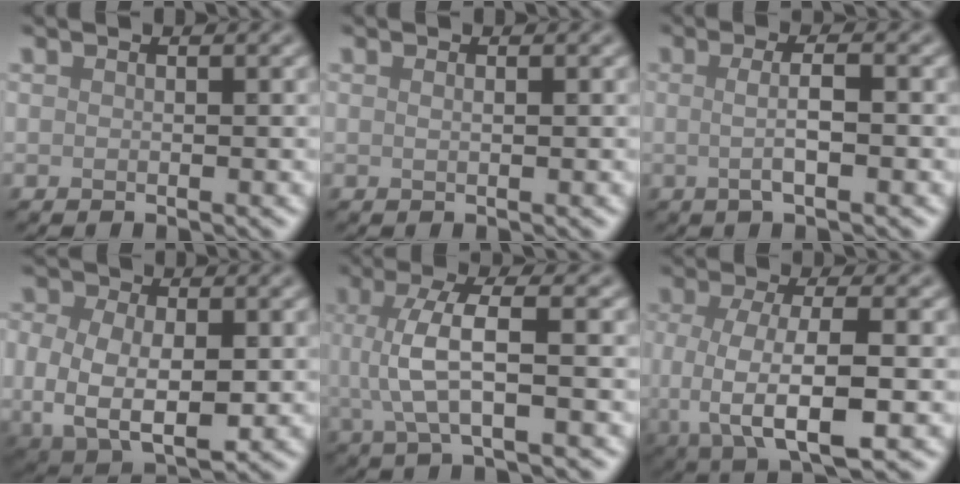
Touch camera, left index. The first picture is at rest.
{"total": 0.5, "force": [0.2, 0.1, 0.5], "torque": [-0.010, 0.002, 0.002]}
{"total": 3.1, "force": [-0.1, 0.7, 3.0], "torque": [-0.050, -0.001, -0.003]}
{"total": 7.4, "force": [-0.4, 5.0, 5.4], "torque": [-0.117, -0.016, 0.002]}
{"total": 5.1, "force": [0.3, 1.3, 4.9], "torque": [-0.108, 0.005, 0.005]}
{"total": 7.2, "force": [-0.9, 2.7, 6.6], "torque": [-0.129, -0.012, -0.016]}